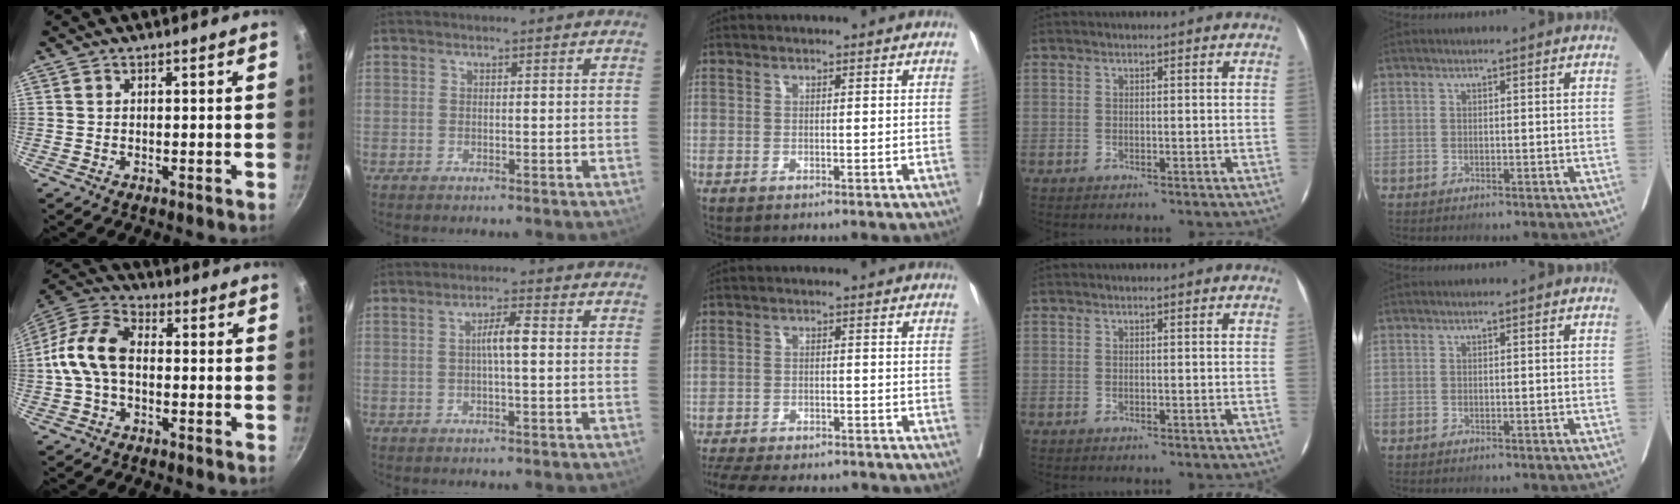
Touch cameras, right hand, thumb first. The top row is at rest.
{"thumb": {"total": 12.5, "force": [-0.5, 7.9, 9.7], "torque": [-0.196, 0.035, -0.019]}, "index": {"total": 3.6, "force": [0.1, 0.2, 3.6], "torque": [-0.064, 0.007, 0.001]}, "middle": {"total": 15.5, "force": [-13.8, 3.9, 6.1], "torque": [-0.142, -0.015, -0.188]}}